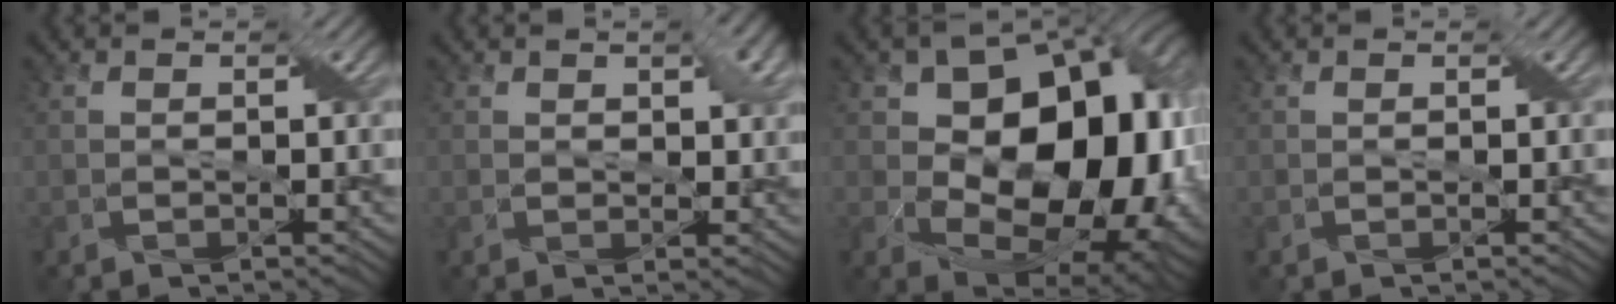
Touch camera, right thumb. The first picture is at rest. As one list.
[{"total": 2.2, "force": [1.1, 1.3, 1.4], "torque": [-0.023, -0.003, 0.014]}, {"total": 18.6, "force": [2.0, 11.9, 14.2], "torque": [-0.189, -0.018, 0.050]}, {"total": 0.0}]